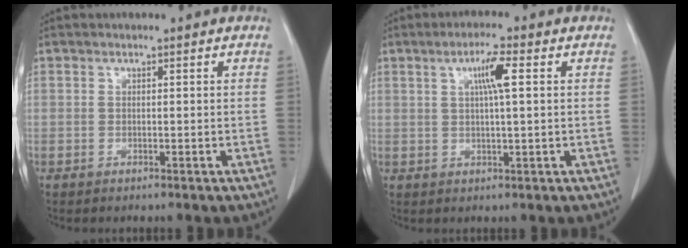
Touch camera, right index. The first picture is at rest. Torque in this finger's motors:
{"motor_torque": [0.32, 0.24, 0.14, 0.05]}